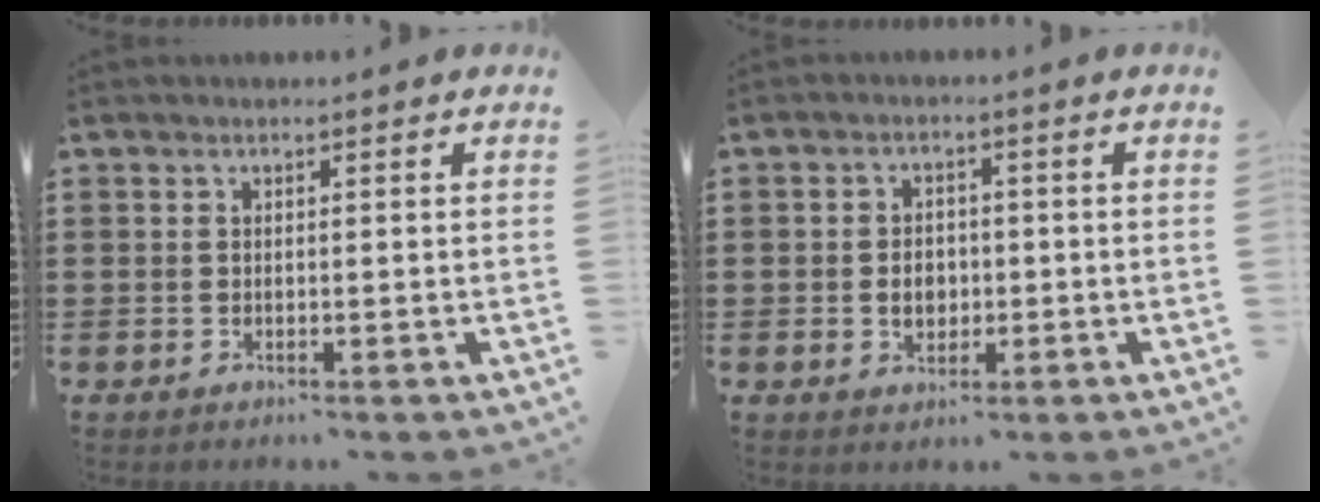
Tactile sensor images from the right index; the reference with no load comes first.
{"total": 3.3, "force": [-0.4, 2.5, 2.1], "torque": [-0.038, 0.002, -0.011]}